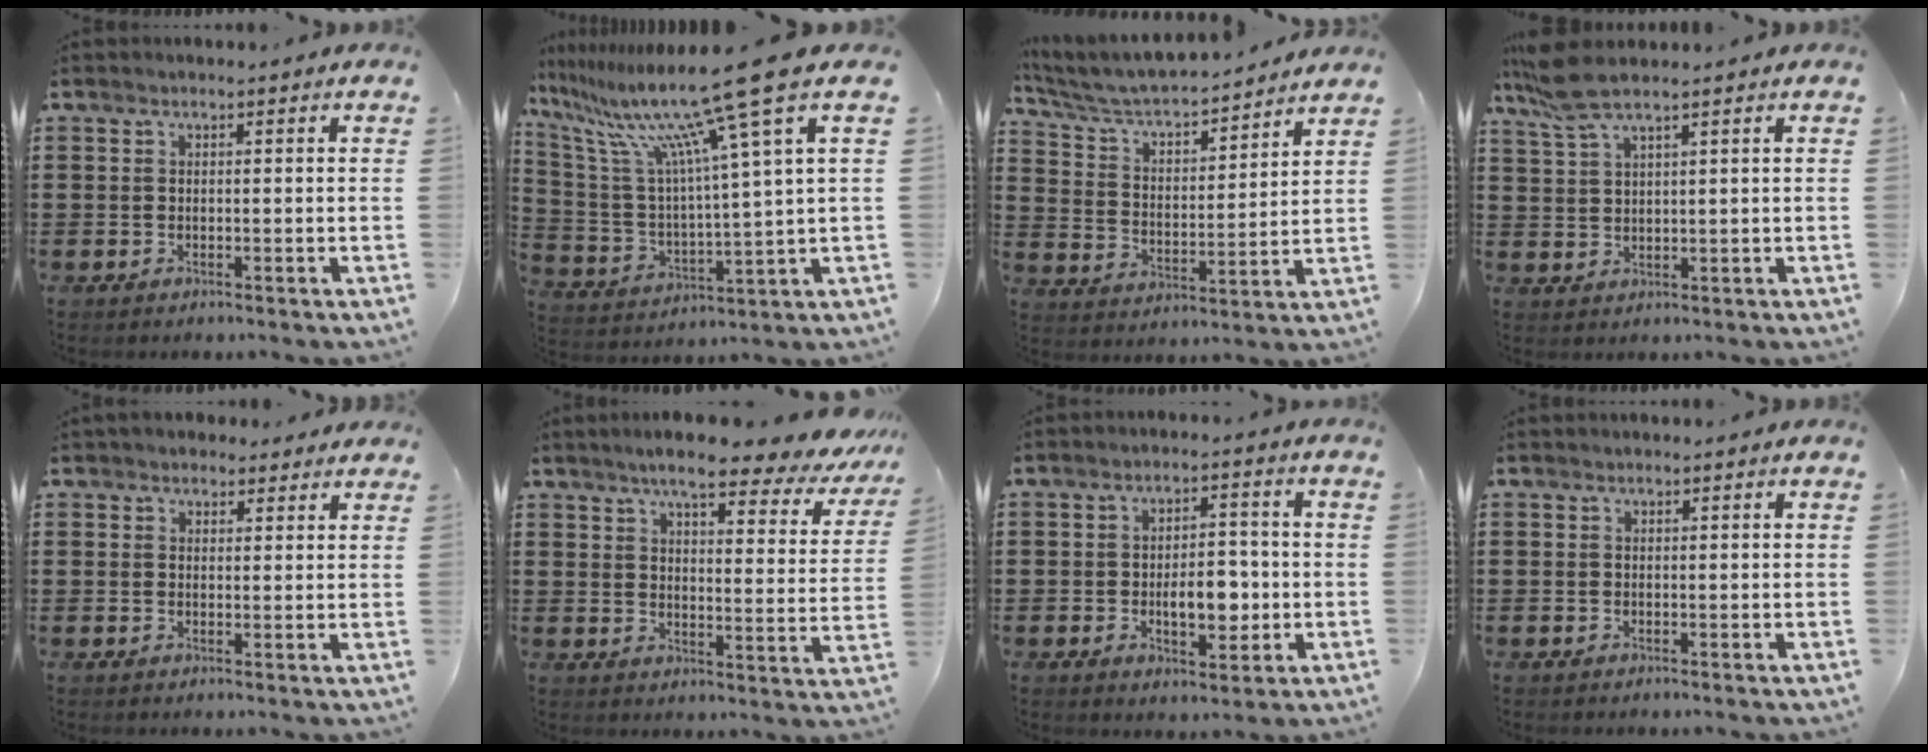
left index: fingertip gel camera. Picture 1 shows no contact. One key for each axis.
{"total": 16.4, "fx": 11.5, "fy": -0.5, "fz": 11.6, "tx": -0.260, "ty": -0.070, "tz": 0.179}
{"total": 5.0, "fx": 4.7, "fy": 0.6, "fz": 1.6, "tx": -0.055, "ty": -0.037, "tz": 0.072}
{"total": 5.3, "fx": 4.0, "fy": 0.5, "fz": 3.4, "tx": -0.077, "ty": -0.003, "tz": 0.074}
{"total": 2.5, "fx": 2.2, "fy": 1.2, "fz": 0.3, "tx": -0.011, "ty": 0.003, "tz": 0.041}
{"total": 7.8, "fx": 6.6, "fy": 0.7, "fz": 4.1, "tx": -0.088, "ty": -0.036, "tz": 0.111}
{"total": 6.8, "fx": -1.2, "fy": 3.6, "fz": 5.6, "tx": -0.077, "ty": -0.001, "tz": -0.027}
{"total": 0.0}